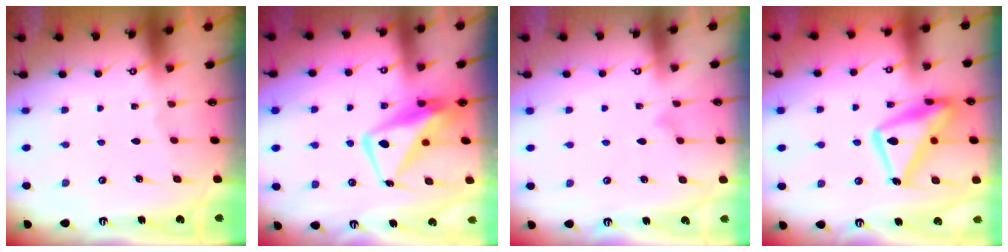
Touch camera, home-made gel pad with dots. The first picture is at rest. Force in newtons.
{"total": 11.9, "press": 11.8, "slide": 1.5}
{"total": 7.4, "press": 7.4, "slide": 0.5}
{"total": 17.9, "press": 17.9, "slide": 1.5}